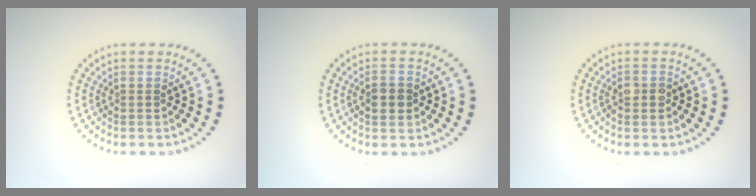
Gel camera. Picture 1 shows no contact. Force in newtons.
{"total": 1.8, "press": 1.7, "slide": 0.3}
{"total": 1.6, "press": 1.6, "slide": 0.3}